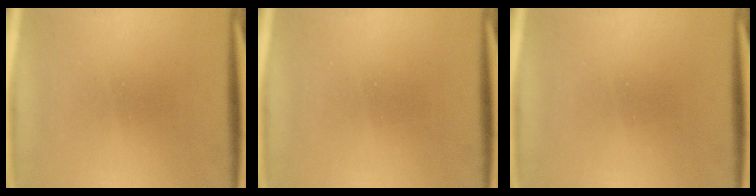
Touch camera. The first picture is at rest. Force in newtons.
{"total": 0.0}
{"total": 0.0}